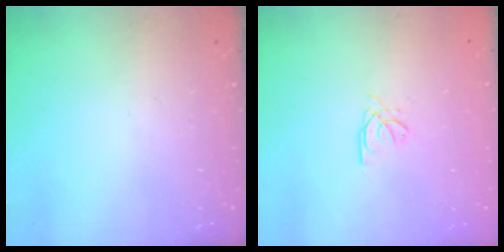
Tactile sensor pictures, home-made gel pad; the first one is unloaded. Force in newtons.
{"total": 2.4, "press": 2.4, "slide": 0.1}